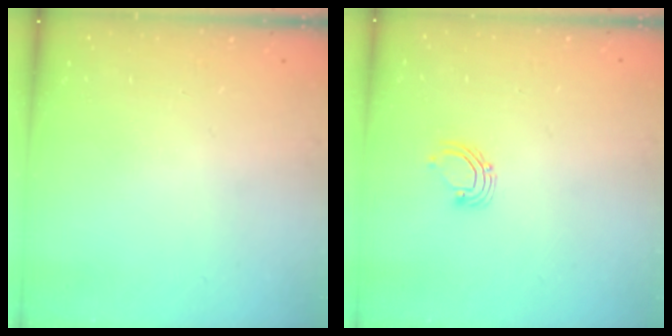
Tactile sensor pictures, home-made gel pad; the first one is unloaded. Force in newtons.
{"total": 3.4, "press": 3.4, "slide": 0.3}